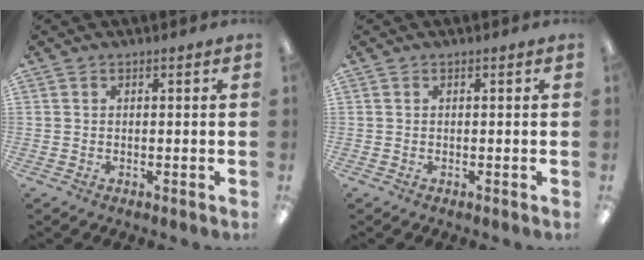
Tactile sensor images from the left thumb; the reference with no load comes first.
{"total": 0.0}